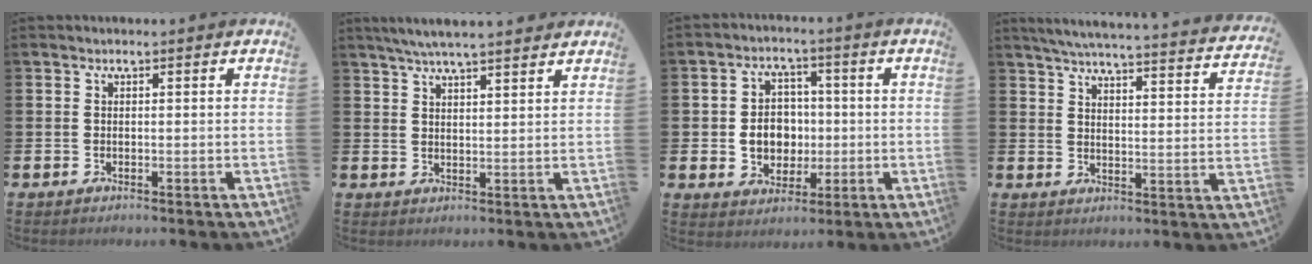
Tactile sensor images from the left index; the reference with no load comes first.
{"total": 5.2, "force": [4.9, 0.3, 1.8], "torque": [-0.038, -0.015, 0.086]}
{"total": 5.9, "force": [-0.1, 5.2, 2.8], "torque": [-0.046, 0.009, -0.010]}
{"total": 5.2, "force": [5.0, 0.1, 1.4], "torque": [-0.043, -0.042, 0.082]}